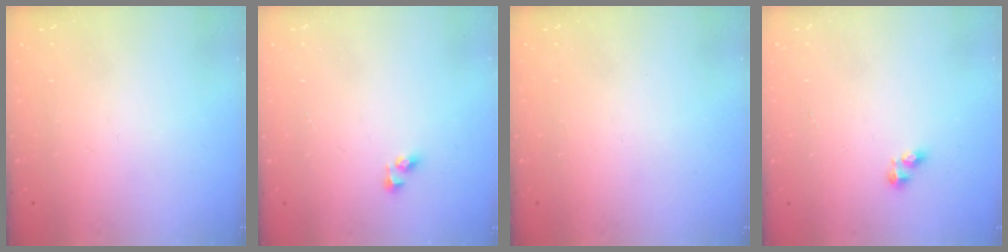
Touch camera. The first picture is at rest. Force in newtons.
{"total": 3.8, "press": 3.8, "slide": 0.2}
{"total": 0.0}
{"total": 2.8, "press": 2.8, "slide": 0.4}